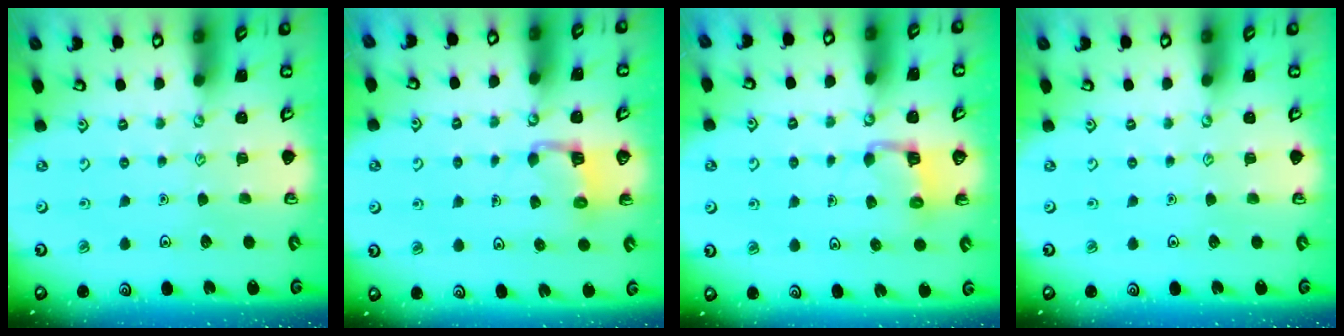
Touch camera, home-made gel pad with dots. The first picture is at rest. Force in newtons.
{"total": 2.8, "press": 2.8, "slide": 0.2}
{"total": 2.8, "press": 2.8, "slide": 0.2}
{"total": 0.0}